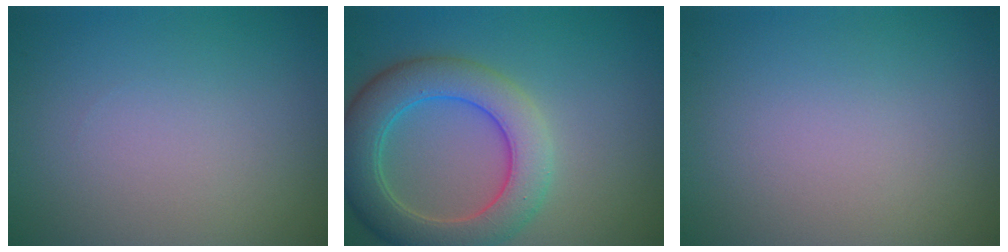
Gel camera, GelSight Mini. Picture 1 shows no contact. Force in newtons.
{"total": 6.7, "press": 6.7, "slide": 0.2}
{"total": 0.0}